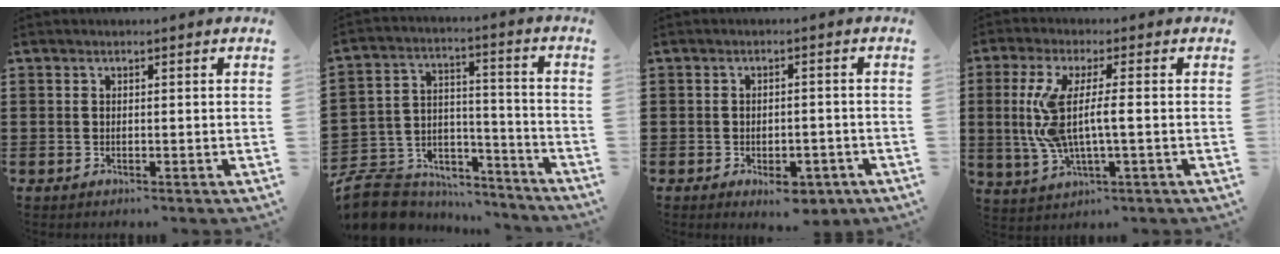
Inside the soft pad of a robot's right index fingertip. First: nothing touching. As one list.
[{"total": 7.9, "force": [-6.9, 3.7, 1.3], "torque": [-0.051, 0.004, -0.136]}, {"total": 4.0, "force": [-2.7, 1.5, 2.5], "torque": [-0.047, 0.003, -0.050]}, {"total": 7.7, "force": [-0.4, 1.6, 7.5], "torque": [-0.180, -0.018, -0.019]}]